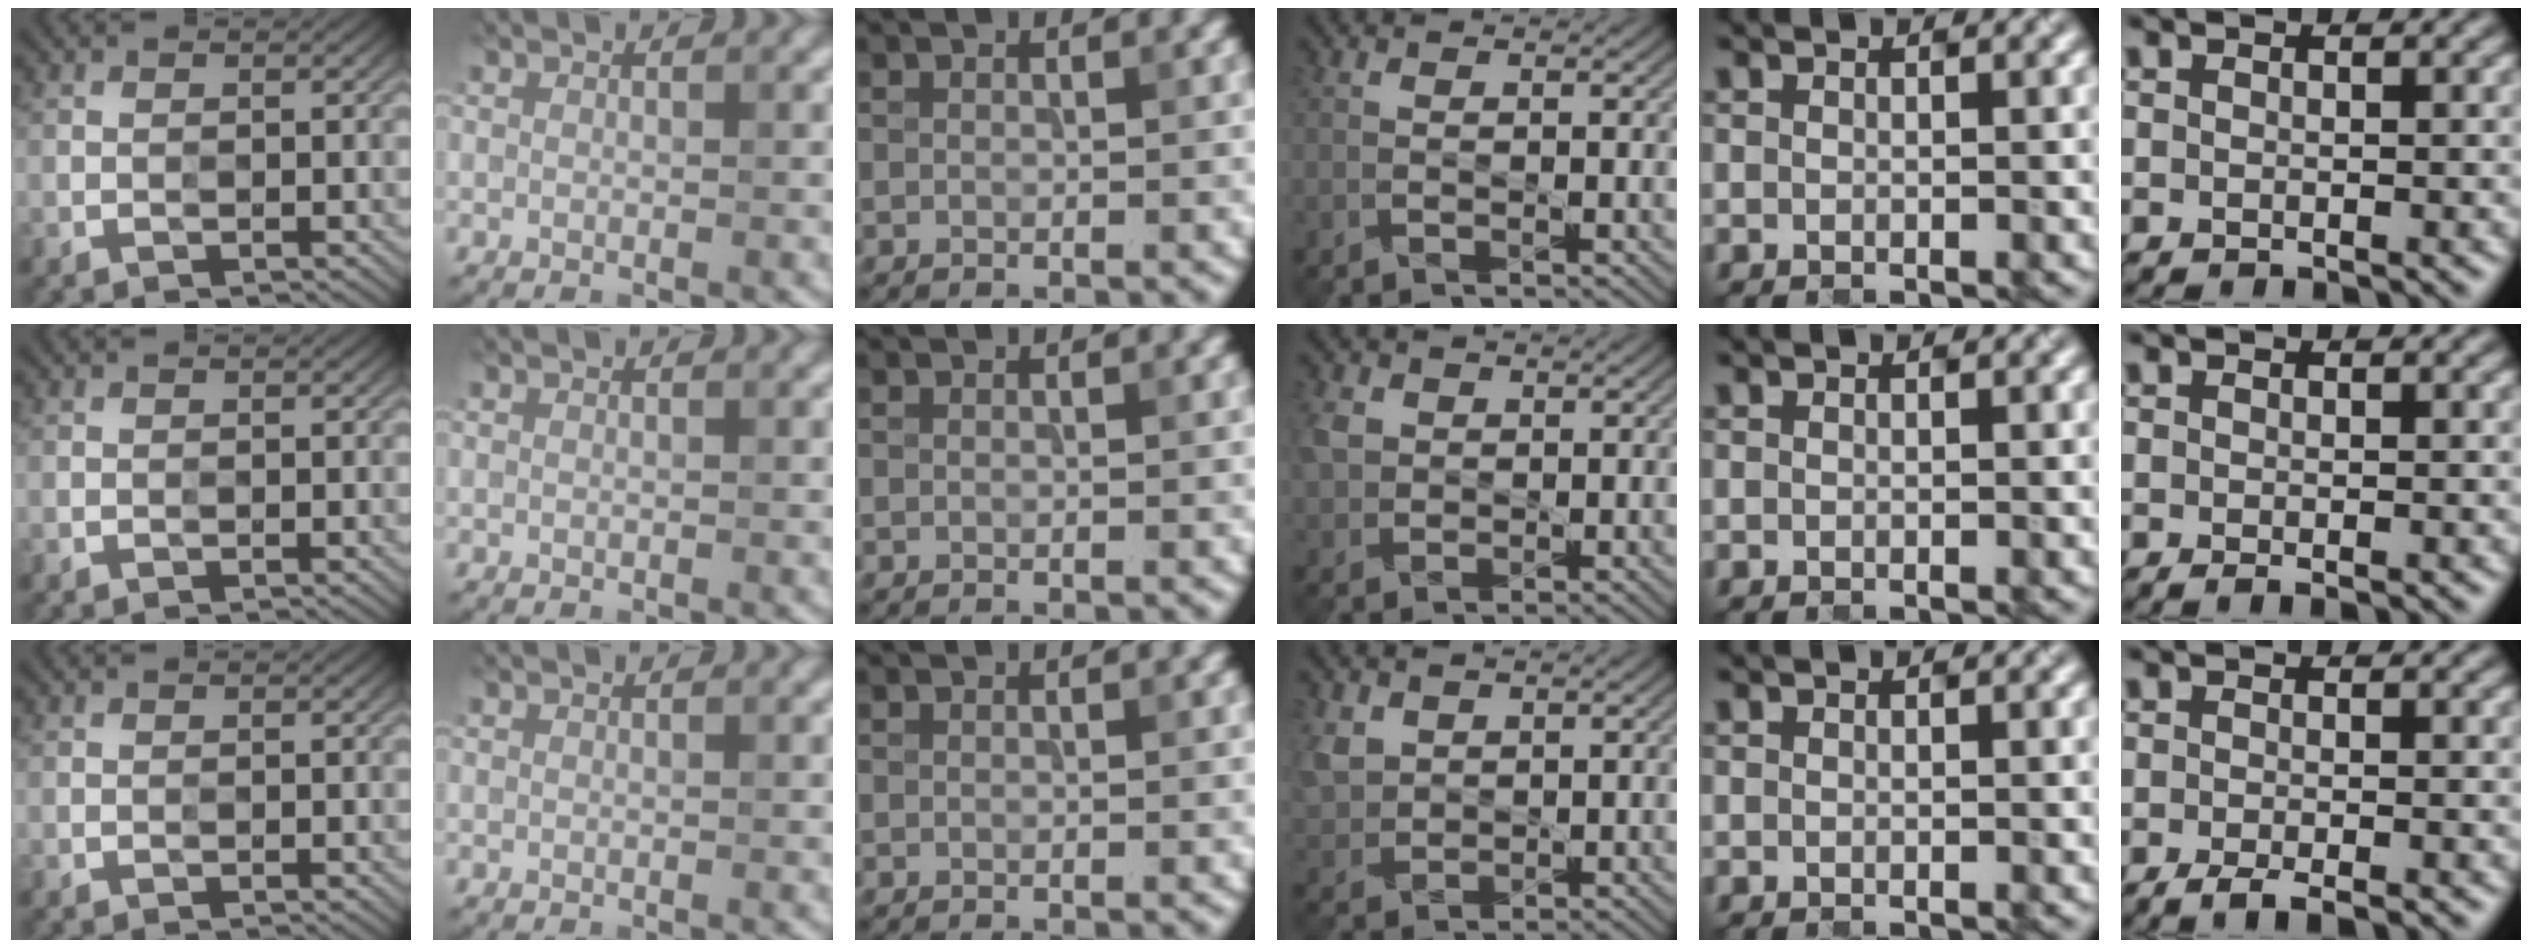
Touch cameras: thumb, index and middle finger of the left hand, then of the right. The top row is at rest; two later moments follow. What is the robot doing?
{"motion": "close", "object": "jewelry box"}